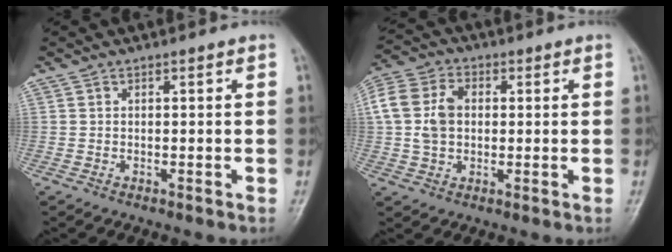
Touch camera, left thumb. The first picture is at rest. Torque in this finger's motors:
{"motor_torque": [2.12, 2.89, 1.31, -0.83, 0.71]}